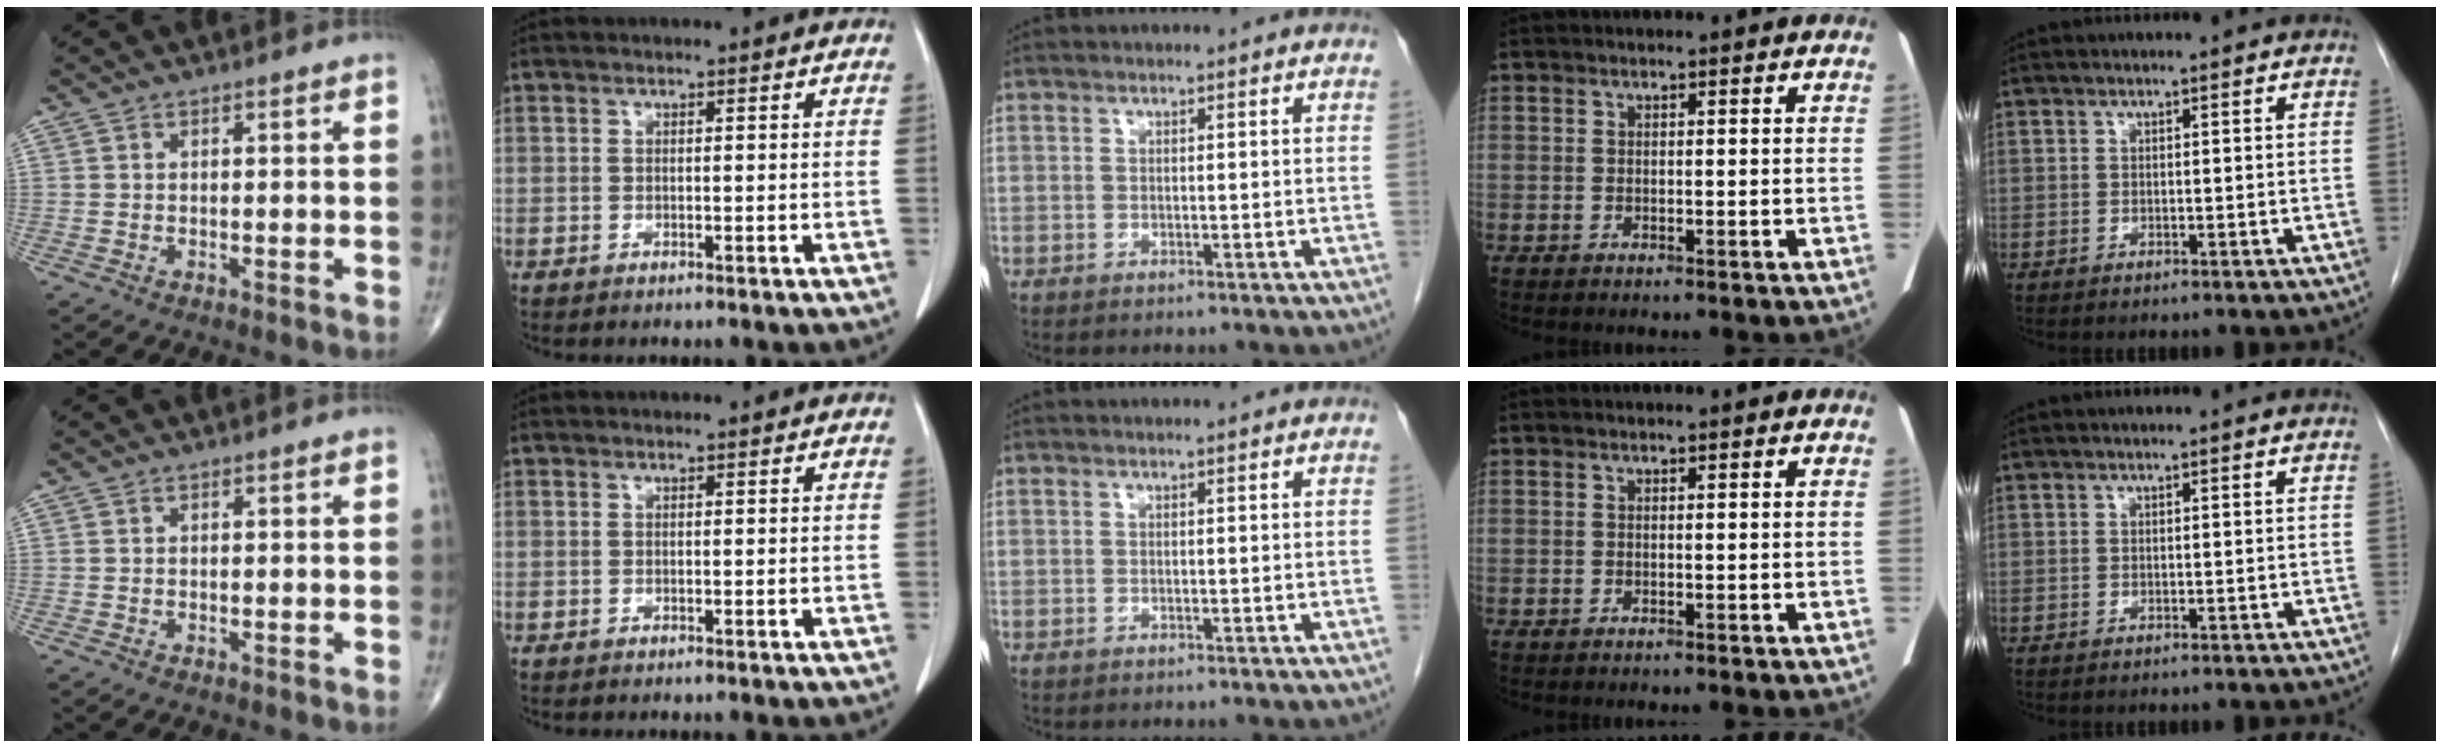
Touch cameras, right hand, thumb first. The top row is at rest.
{}